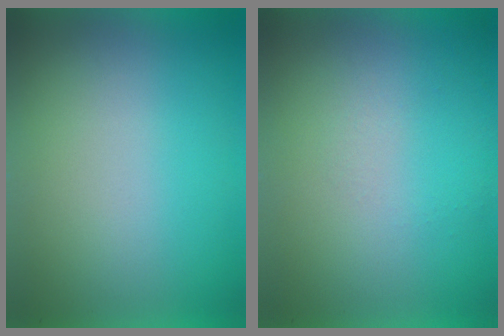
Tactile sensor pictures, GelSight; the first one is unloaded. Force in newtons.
{"total": 1.1}